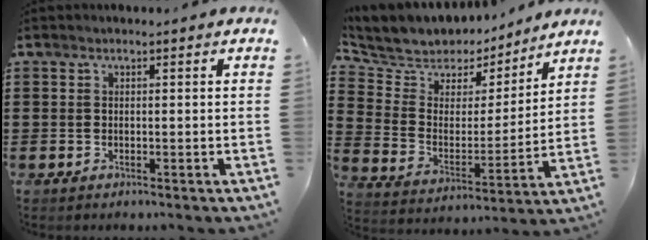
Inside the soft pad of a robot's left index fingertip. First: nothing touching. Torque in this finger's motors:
{"motor_torque": [2.14, 0.00, 0.36, 0.09]}